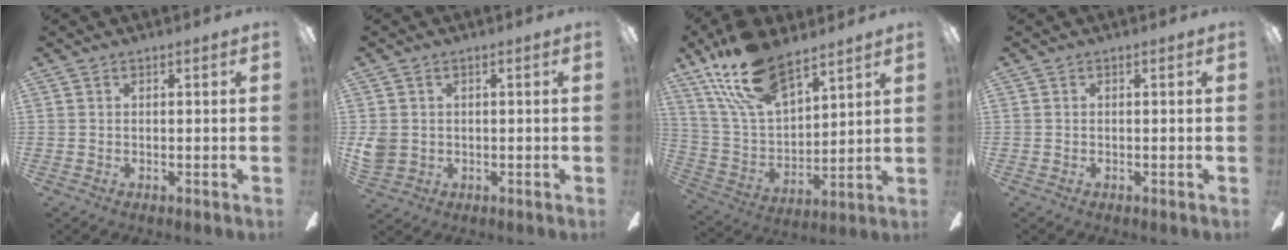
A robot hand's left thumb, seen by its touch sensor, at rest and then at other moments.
{"total": 3.6, "force": [0.5, 3.3, 1.4], "torque": [-0.035, 0.006, 0.013]}
{"total": 19.3, "force": [13.7, 8.5, 10.7], "torque": [-0.217, -0.069, 0.246]}
{"total": 0.0}